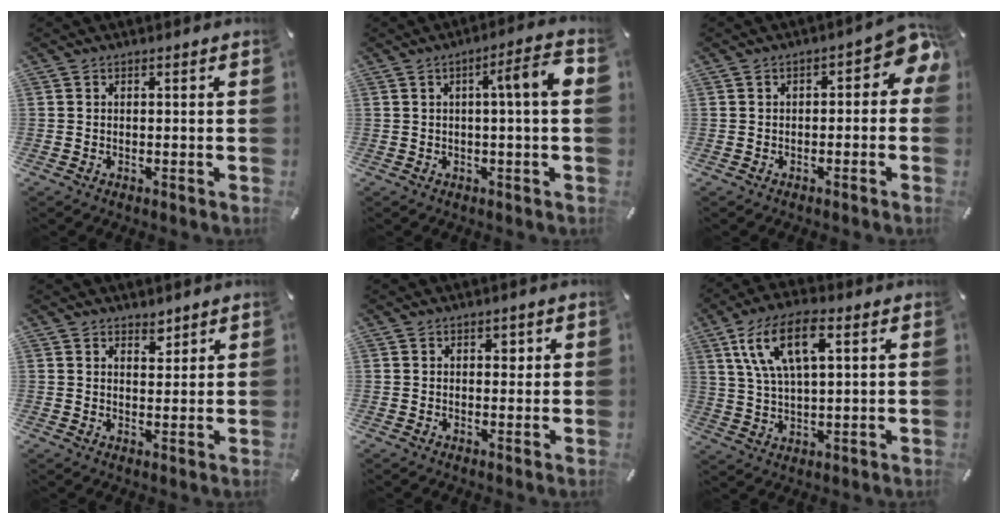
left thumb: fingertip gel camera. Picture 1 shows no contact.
{"total": 8.4, "force": [1.3, 1.0, 8.3], "torque": [-0.130, -0.003, 0.013]}
{"total": 5.8, "force": [0.2, 3.2, 4.9], "torque": [-0.068, 0.002, -0.002]}
{"total": 3.0, "force": [2.4, 1.7, 0.3], "torque": [0.015, -0.017, 0.041]}
{"total": 1.9, "force": [0.7, 1.3, 1.2], "torque": [0.000, -0.004, 0.005]}
{"total": 12.7, "force": [5.5, 5.4, 10.1], "torque": [-0.222, 0.006, 0.096]}